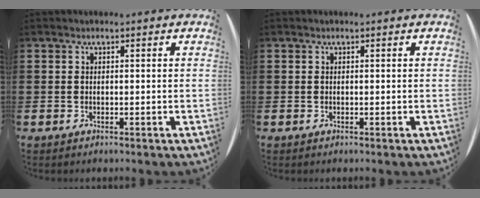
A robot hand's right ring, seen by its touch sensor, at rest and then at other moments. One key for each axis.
{"total": 0.0}